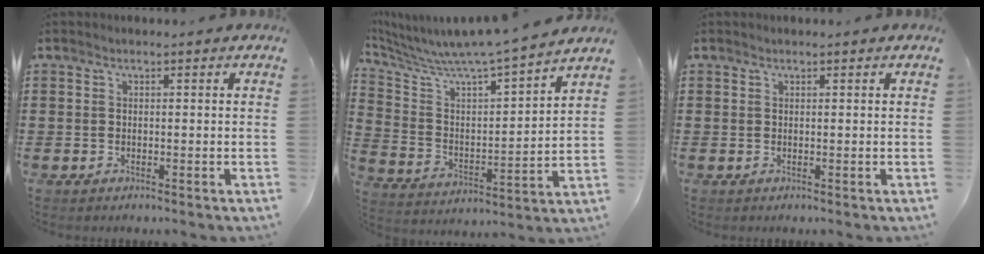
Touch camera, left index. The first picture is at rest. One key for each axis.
{"total": 7.1, "fx": 6.7, "fy": -0.5, "fz": 2.3, "tx": -0.080, "ty": -0.065, "tz": 0.104}
{"total": 0.0}